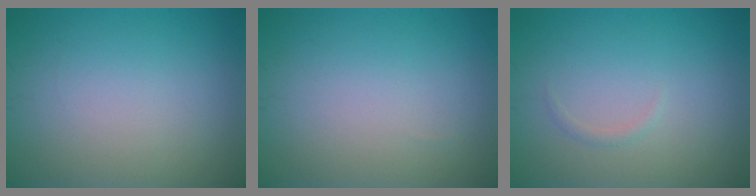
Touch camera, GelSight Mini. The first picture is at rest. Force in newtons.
{"total": 0.0}
{"total": 0.6, "press": 0.6, "slide": 0.0}